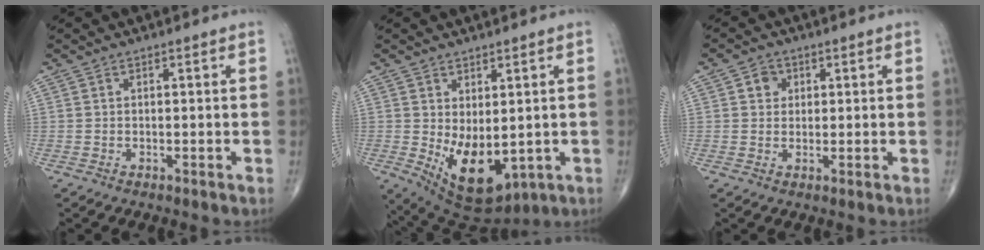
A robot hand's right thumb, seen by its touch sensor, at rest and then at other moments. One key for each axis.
{"total": 11.4, "fx": -1.1, "fy": 6.3, "fz": 9.5, "tx": -0.140, "ty": -0.014, "tz": 0.013}
{"total": 3.0, "fx": 1.0, "fy": 2.6, "fz": 1.2, "tx": -0.002, "ty": -0.002, "tz": 0.013}